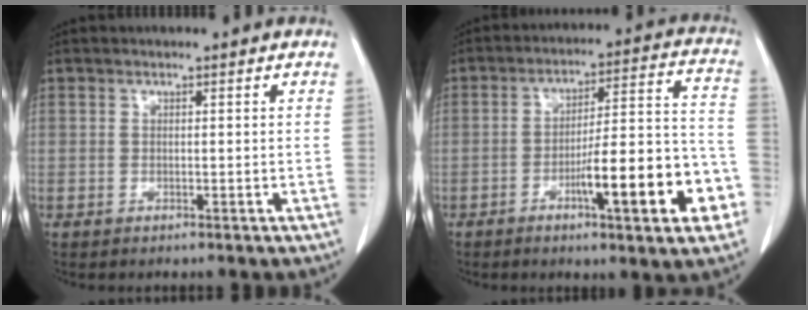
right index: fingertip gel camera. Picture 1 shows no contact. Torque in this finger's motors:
{"motor_torque": [1.79, -0.35, 0.79, 0.15]}